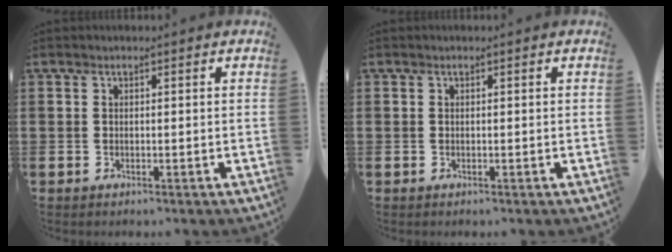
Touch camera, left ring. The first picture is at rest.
{"total": 0.0}